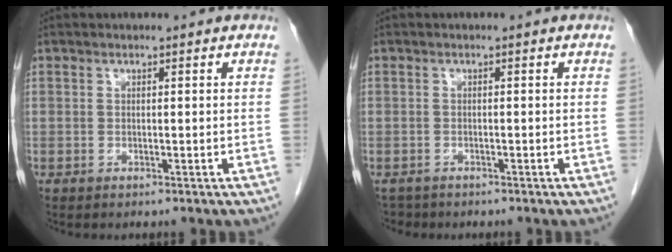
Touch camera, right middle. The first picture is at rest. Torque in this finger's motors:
{"motor_torque": [-0.35, -0.35, -0.08, -0.03]}